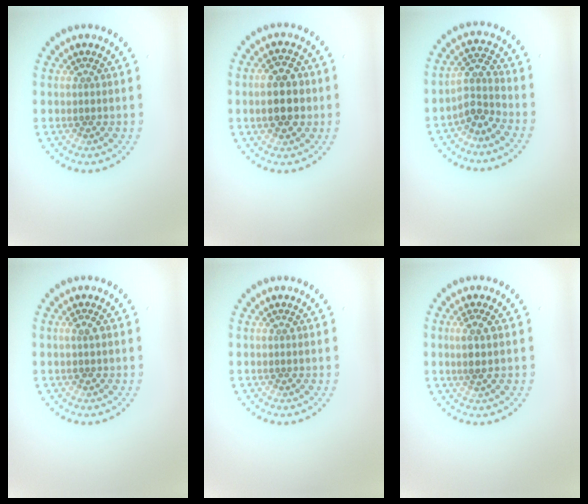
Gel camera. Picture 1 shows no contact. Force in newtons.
{"total": 4.6, "press": 4.6, "slide": 0.3}
{"total": 2.6, "press": 2.0, "slide": 1.7}
{"total": 0.8, "press": 0.8, "slide": 0.1}
{"total": 0.0}
{"total": 1.9, "press": 1.6, "slide": 0.9}